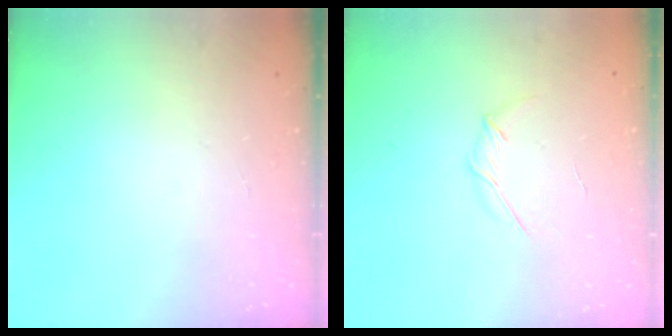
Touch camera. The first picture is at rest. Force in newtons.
{"total": 3.9, "press": 3.8, "slide": 0.9}